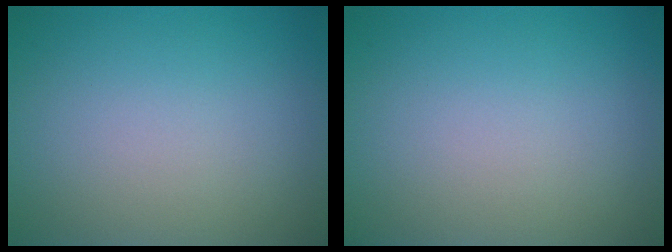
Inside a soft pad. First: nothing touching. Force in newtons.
{"total": 0.0}